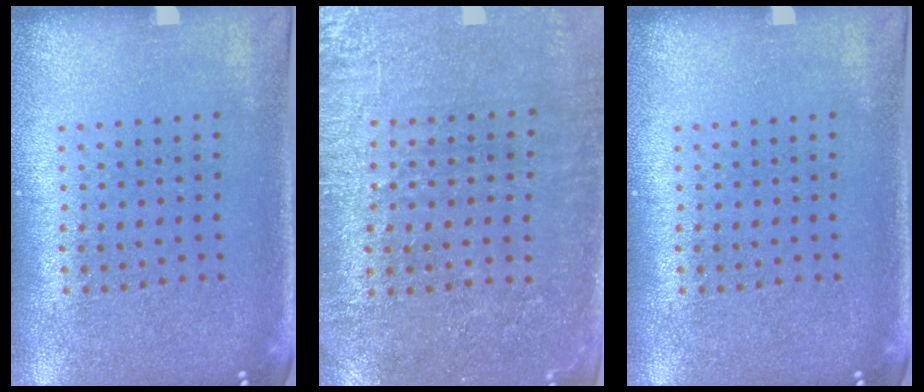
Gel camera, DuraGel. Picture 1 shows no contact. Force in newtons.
{"total": 3.0, "press": 2.8, "slide": 0.9}
{"total": 0.0}